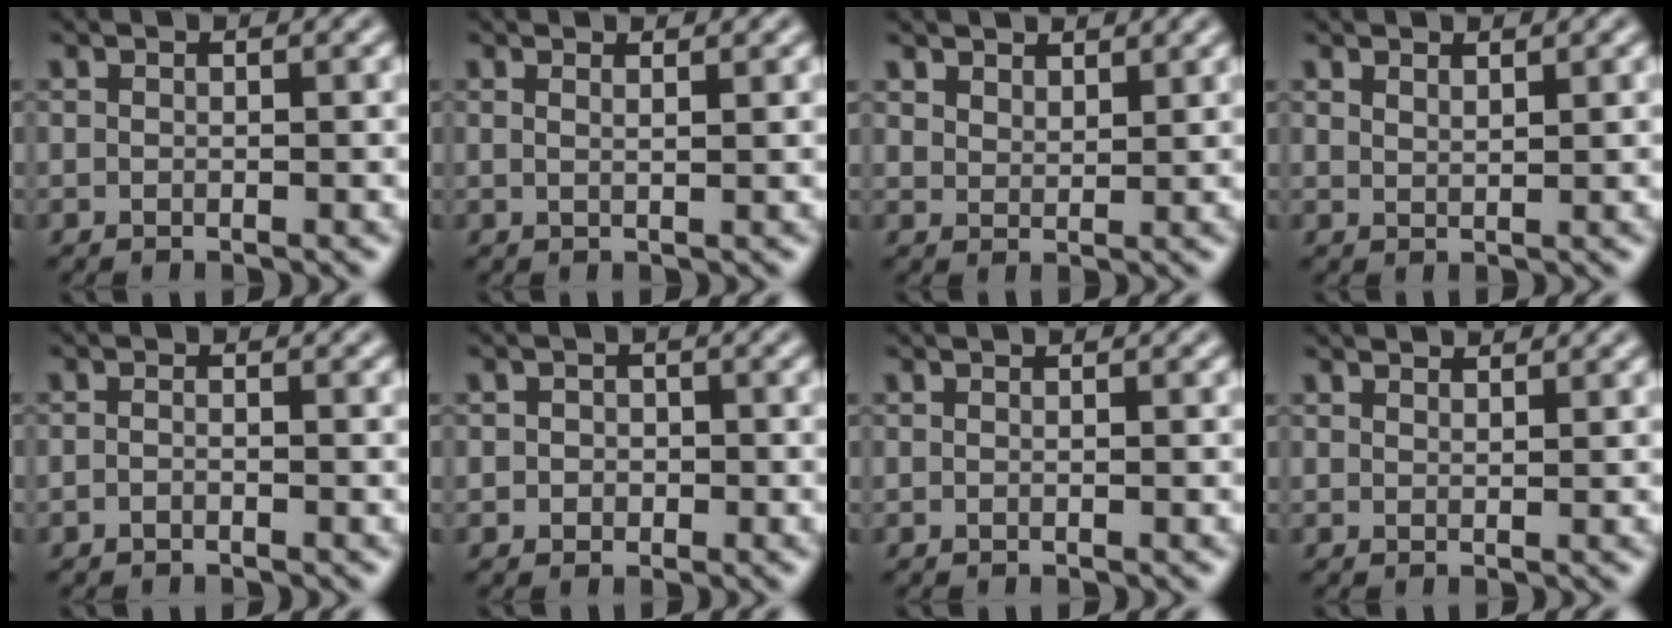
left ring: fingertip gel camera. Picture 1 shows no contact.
{"total": 1.8, "force": [1.2, 0.7, 1.2], "torque": [-0.001, 0.001, -0.002]}
{"total": 2.7, "force": [2.4, 1.1, 0.6], "torque": [-0.019, -0.004, 0.048]}
{"total": 1.0, "force": [0.9, 0.2, 0.4], "torque": [-0.010, -0.002, 0.017]}
{"total": 0.8, "force": [-0.6, 0.2, 0.5], "torque": [-0.012, -0.003, -0.013]}
{"total": 1.6, "force": [-0.1, 1.5, 0.6], "torque": [0.004, 0.000, -0.011]}
{"total": 0.0}
{"total": 1.8, "force": [1.8, 0.2, 0.4], "torque": [-0.008, 0.000, 0.022]}